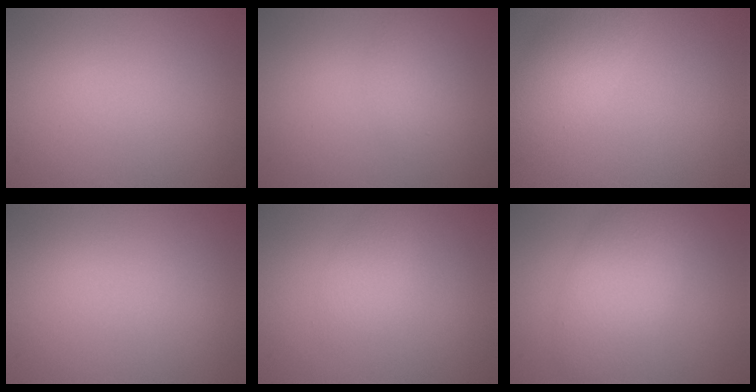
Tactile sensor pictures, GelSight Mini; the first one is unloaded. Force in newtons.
{"total": 1.3, "press": 1.3, "slide": 0.0}
{"total": 3.7, "press": 3.7, "slide": 0.3}
{"total": 0.0}
{"total": 1.5, "press": 1.5, "slide": 0.0}
{"total": 4.7, "press": 4.7, "slide": 0.3}